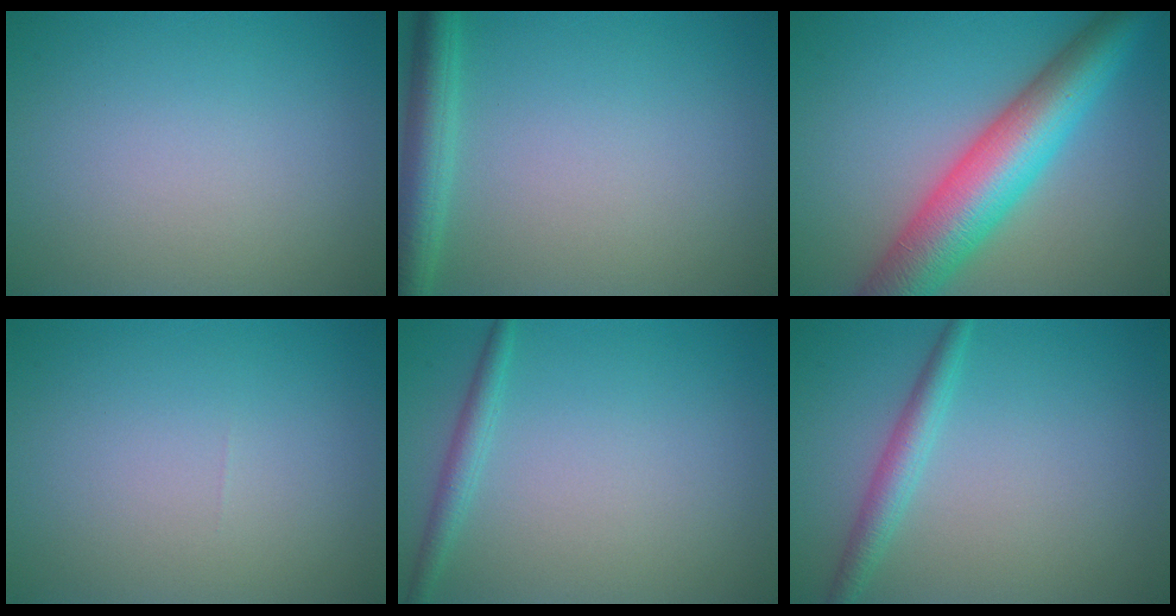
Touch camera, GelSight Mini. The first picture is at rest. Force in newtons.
{"total": 3.4, "press": 3.4, "slide": 0.2}
{"total": 9.5, "press": 9.5, "slide": 0.1}
{"total": 0.0}
{"total": 1.6, "press": 1.6, "slide": 0.0}
{"total": 2.4, "press": 2.4, "slide": 0.1}